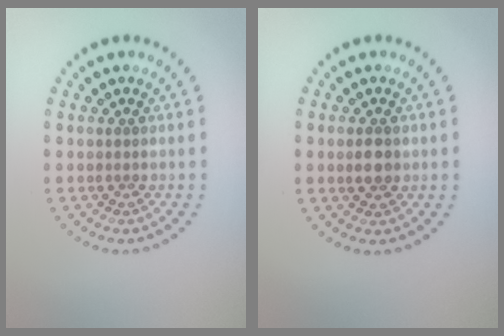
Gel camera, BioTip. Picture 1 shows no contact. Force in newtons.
{"total": 2.0, "press": 2.0, "slide": 0.1}